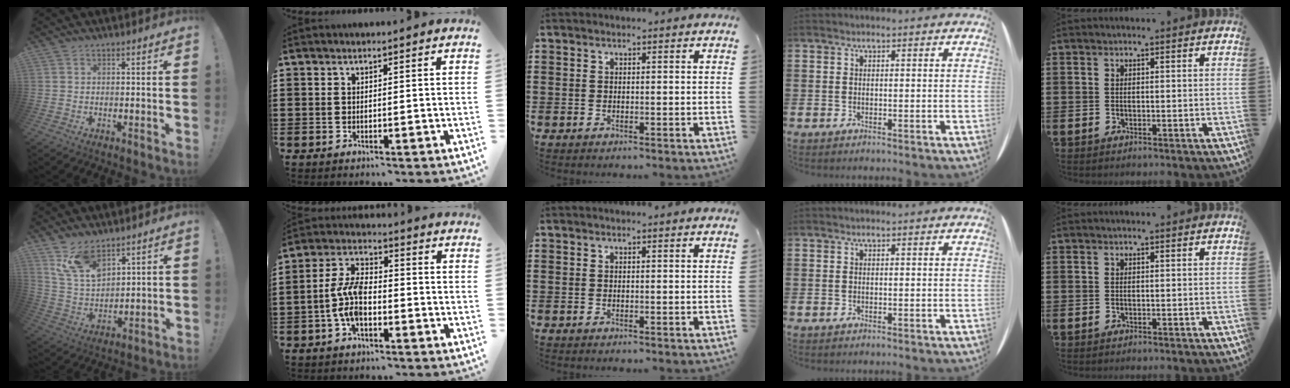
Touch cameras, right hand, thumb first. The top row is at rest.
{"thumb": {"total": 12.1, "force": [8.9, 6.3, 5.3], "torque": [-0.114, -0.049, 0.176]}, "index": {"total": 7.6, "force": [-2.1, 3.7, 6.3], "torque": [-0.160, -0.006, -0.048]}}